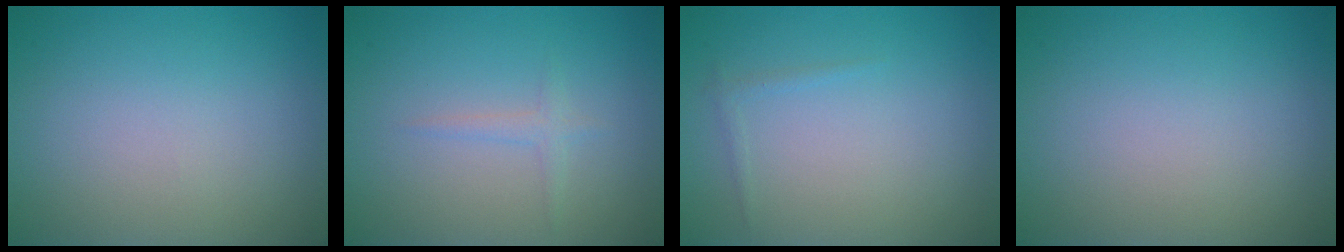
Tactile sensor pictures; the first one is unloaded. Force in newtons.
{"total": 1.1, "press": 1.1, "slide": 0.0}
{"total": 0.6, "press": 0.6, "slide": 0.1}
{"total": 0.0}